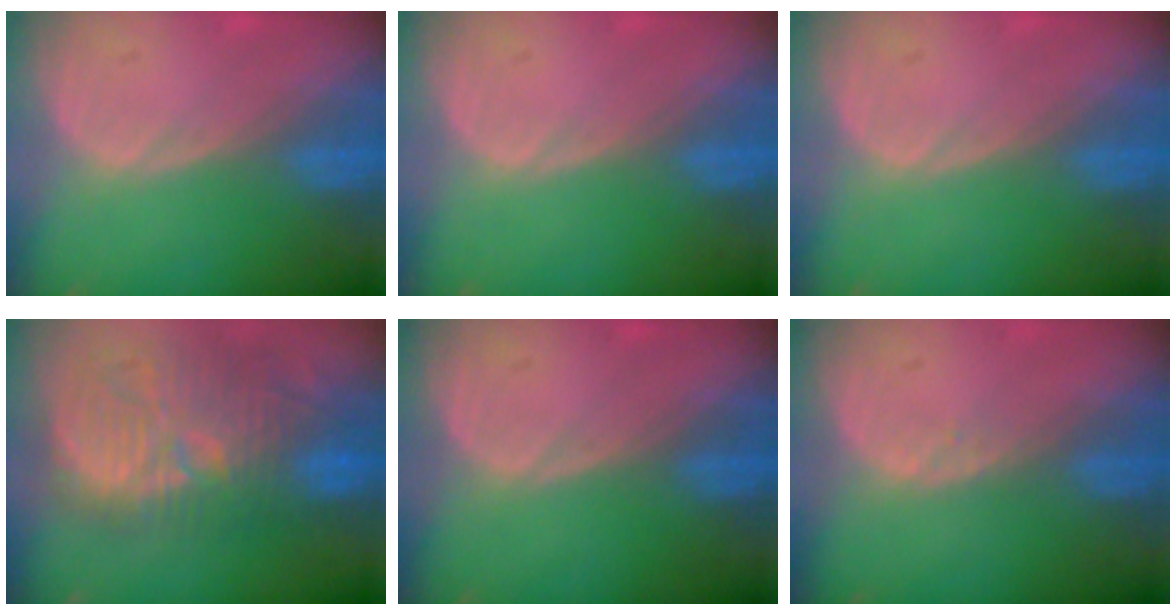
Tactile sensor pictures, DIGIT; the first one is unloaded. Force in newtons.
{"total": 0.0}
{"total": 0.0}
{"total": 12.6, "press": 12.0, "slide": 4.1}
{"total": 0.0}
{"total": 0.7, "press": 0.6, "slide": 0.2}